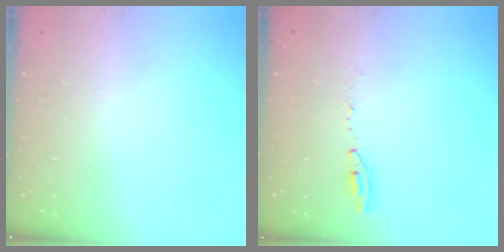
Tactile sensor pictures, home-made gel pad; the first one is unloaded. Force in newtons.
{"total": 5.7, "press": 5.7, "slide": 0.7}